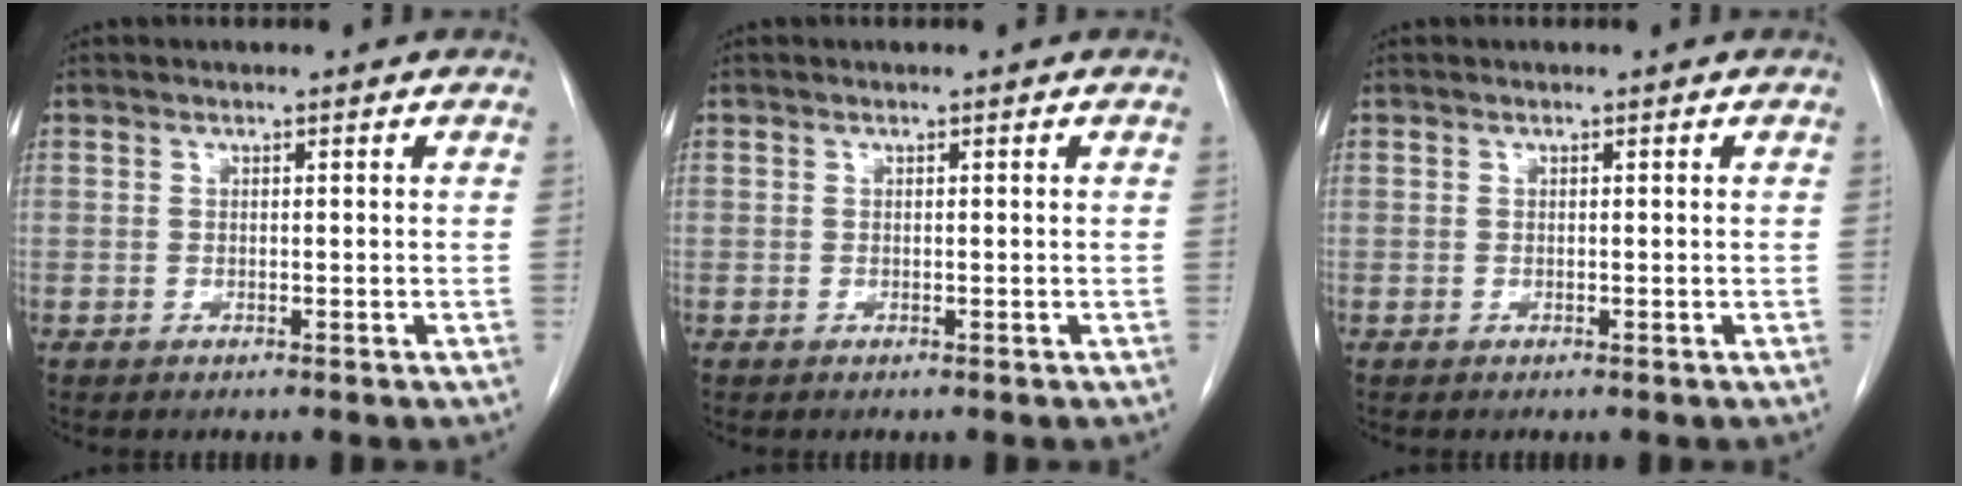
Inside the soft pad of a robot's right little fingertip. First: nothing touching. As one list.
[{"total": 0.0}, {"total": 0.0}]